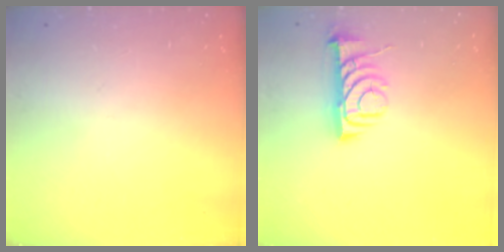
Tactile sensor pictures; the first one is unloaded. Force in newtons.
{"total": 8.2, "press": 8.2, "slide": 0.6}